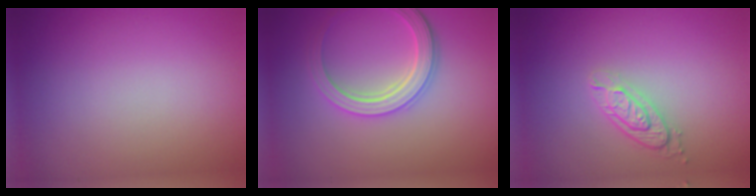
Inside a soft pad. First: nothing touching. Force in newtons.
{"total": 3.8, "press": 3.4, "slide": 1.8}
{"total": 2.9, "press": 2.2, "slide": 1.9}